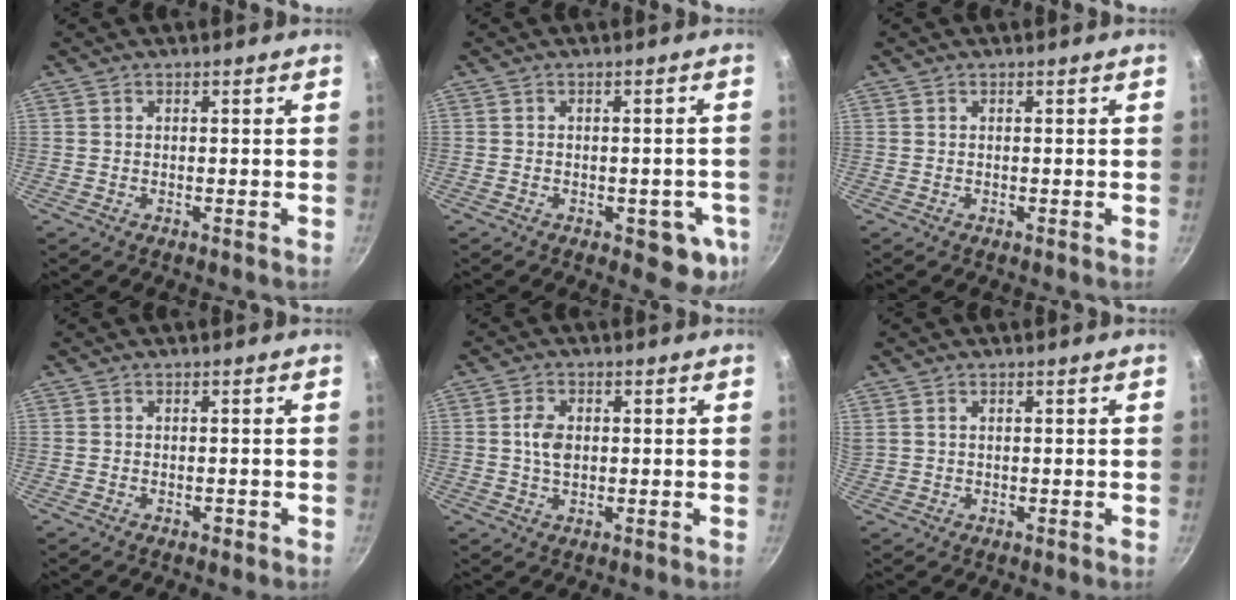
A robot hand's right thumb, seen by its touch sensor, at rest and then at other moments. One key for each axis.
{"total": 7.6, "fx": -2.3, "fy": 4.0, "fz": 6.0, "tx": -0.035, "ty": 0.001, "tz": -0.028}
{"total": 0.0}
{"total": 1.0, "fx": -0.4, "fy": 0.6, "fz": 0.6, "tx": -0.008, "ty": 0.003, "tz": -0.005}
{"total": 4.4, "fx": 0.4, "fy": 2.9, "fz": 3.2, "tx": -0.052, "ty": 0.002, "tz": 0.005}
{"total": 1.1, "fx": 0.7, "fy": 0.8, "fz": 0.5, "tx": -0.008, "ty": 0.003, "tz": 0.015}